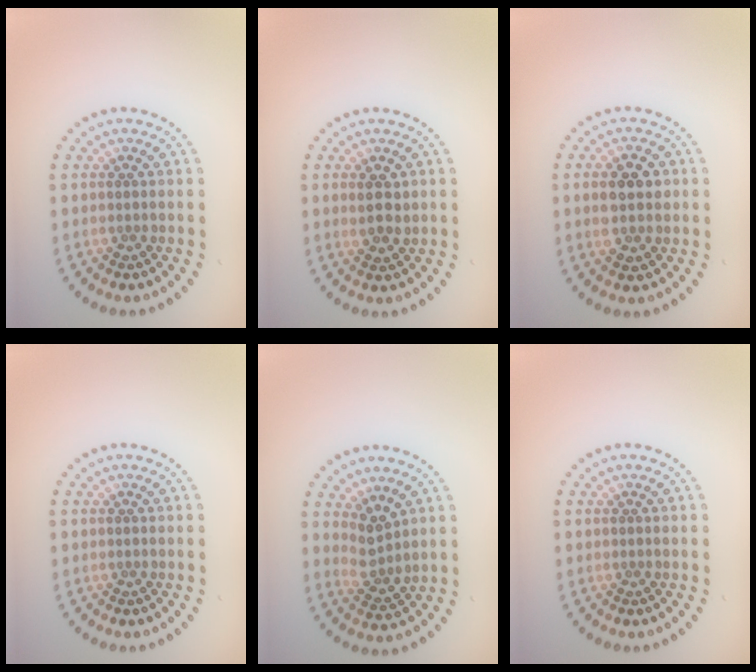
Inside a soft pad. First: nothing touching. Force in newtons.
{"total": 2.2, "press": 2.1, "slide": 0.5}
{"total": 3.9, "press": 3.8, "slide": 0.3}
{"total": 0.0}
{"total": 2.5, "press": 1.9, "slide": 1.7}
{"total": 0.0}